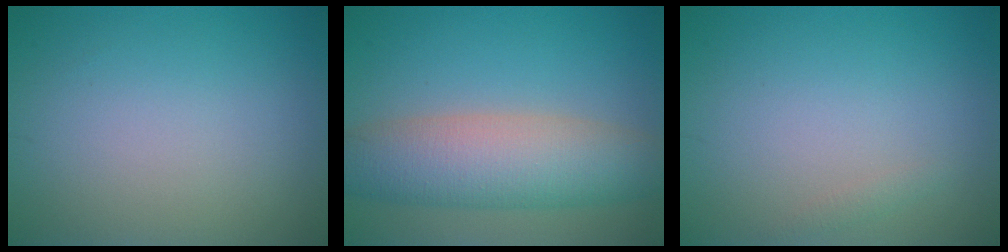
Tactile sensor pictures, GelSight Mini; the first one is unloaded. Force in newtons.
{"total": 7.6, "press": 7.6, "slide": 0.5}
{"total": 0.6, "press": 0.6, "slide": 0.0}